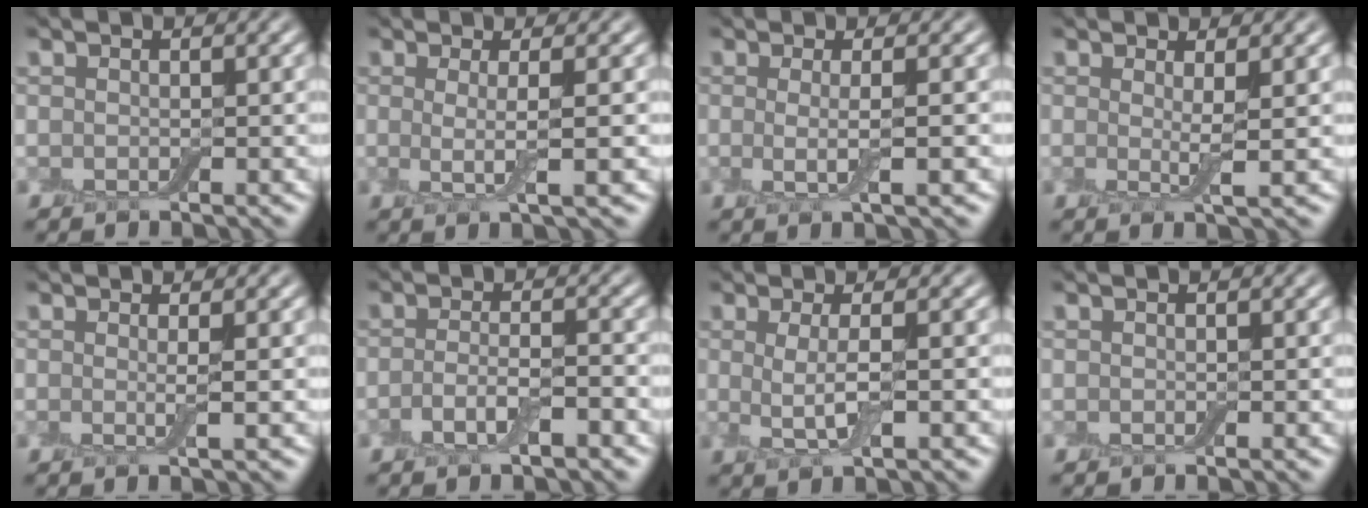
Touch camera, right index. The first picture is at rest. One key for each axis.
{"total": 3.0, "fx": 0.1, "fy": 0.7, "fz": 3.0, "tx": -0.052, "ty": -0.010, "tz": -0.001}
{"total": 2.8, "fx": -0.1, "fy": 0.7, "fz": 2.8, "tx": -0.047, "ty": -0.010, "tz": -0.005}
{"total": 1.9, "fx": 0.5, "fy": 0.2, "fz": 1.8, "tx": -0.034, "ty": -0.010, "tz": 0.006}
{"total": 1.4, "fx": 0.1, "fy": 0.2, "fz": 1.4, "tx": -0.023, "ty": -0.005, "tz": -0.004}
{"total": 3.1, "fx": -1.4, "fy": 1.0, "fz": 2.6, "tx": -0.054, "ty": 0.002, "tz": -0.031}
{"total": 2.8, "fx": 0.1, "fy": 0.6, "fz": 2.8, "tx": -0.060, "ty": -0.008, "tz": 0.001}
{"total": 0.0}